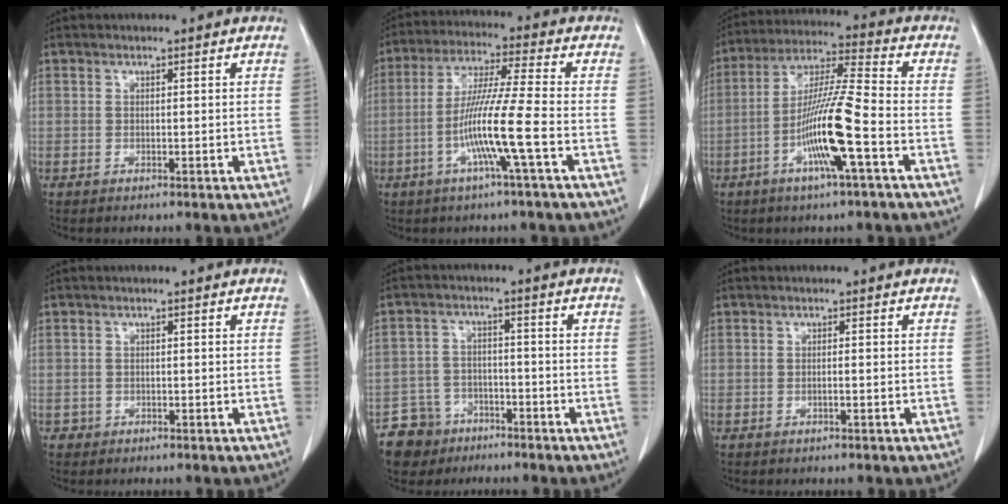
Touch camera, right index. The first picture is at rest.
{"total": 11.3, "force": [-3.6, -1.0, 10.6], "torque": [-0.207, -0.008, -0.073]}
{"total": 13.5, "force": [-4.7, 0.2, 12.6], "torque": [-0.247, 0.000, -0.090]}
{"total": 1.4, "force": [-0.5, 1.3, 0.1], "torque": [0.000, 0.005, -0.008]}
{"total": 8.1, "force": [-5.3, 6.0, 0.8], "torque": [-0.023, 0.007, -0.090]}
{"total": 0.9, "force": [-0.2, 0.2, 0.8], "torque": [-0.020, 0.003, -0.003]}